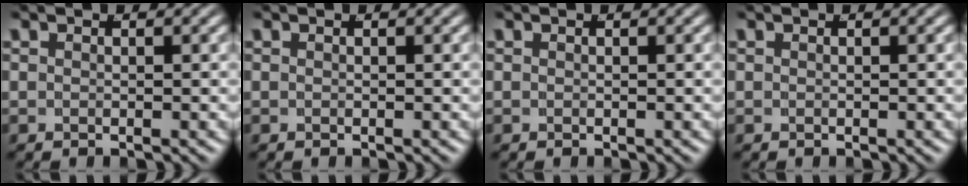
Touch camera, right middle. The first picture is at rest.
{"total": 0.0}
{"total": 0.0}
{"total": 0.0}